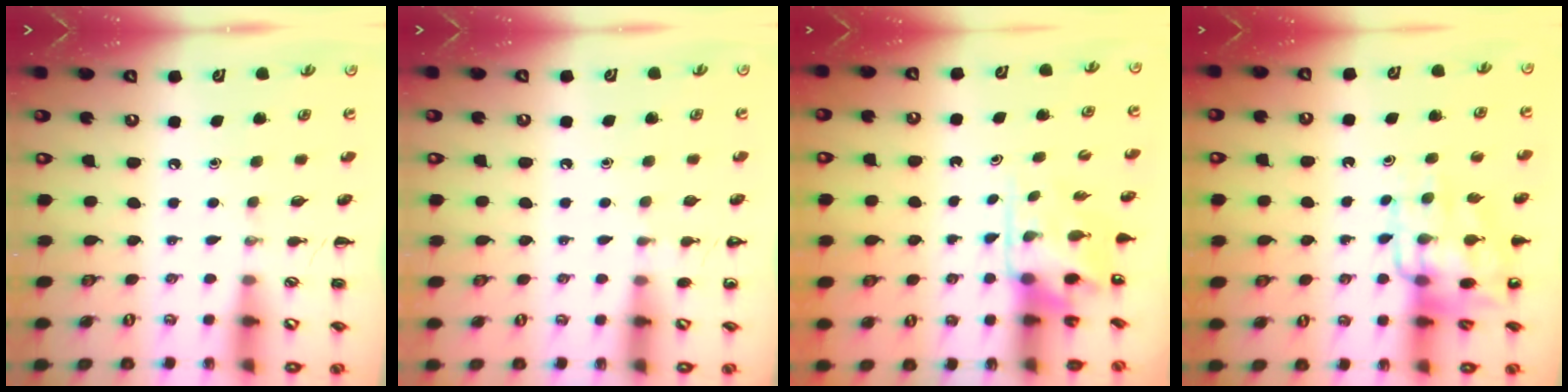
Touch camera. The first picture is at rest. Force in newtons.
{"total": 4.2, "press": 4.0, "slide": 1.2}
{"total": 4.6, "press": 4.5, "slide": 0.4}
{"total": 12.6, "press": 12.3, "slide": 2.8}